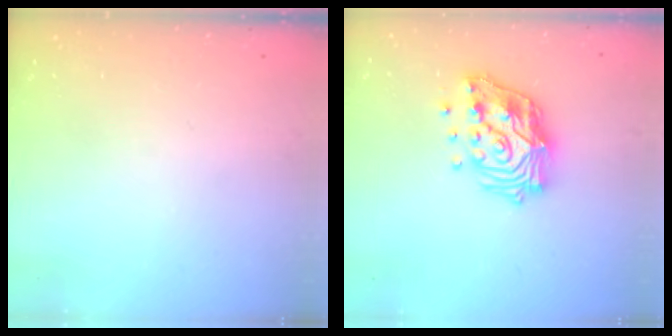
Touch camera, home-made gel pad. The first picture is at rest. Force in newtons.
{"total": 17.3, "press": 17.1, "slide": 2.1}